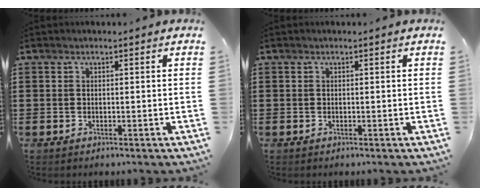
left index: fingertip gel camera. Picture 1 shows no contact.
{"total": 0.0}